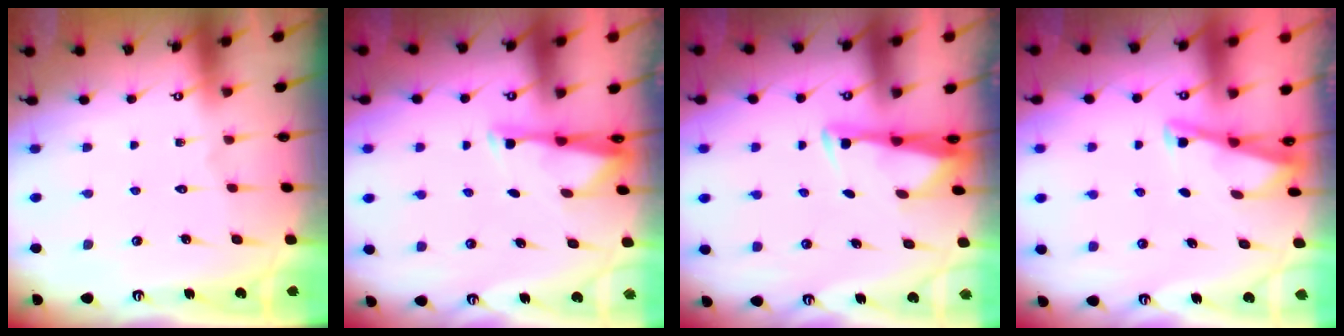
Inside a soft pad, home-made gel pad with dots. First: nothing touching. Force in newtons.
{"total": 3.0, "press": 2.9, "slide": 0.5}
{"total": 3.2, "press": 3.1, "slide": 0.8}
{"total": 2.7, "press": 2.7, "slide": 0.3}